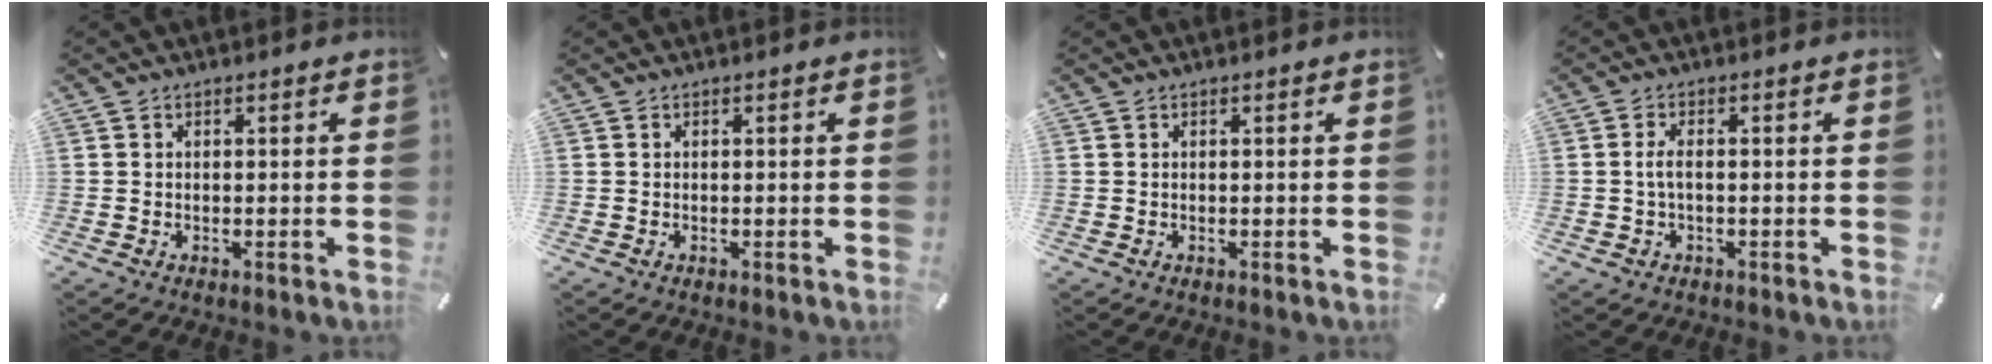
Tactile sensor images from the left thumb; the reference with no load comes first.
{"total": 0.0}
{"total": 0.0}
{"total": 2.9, "force": [-0.3, 1.5, 2.5], "torque": [-0.057, 0.003, -0.009]}